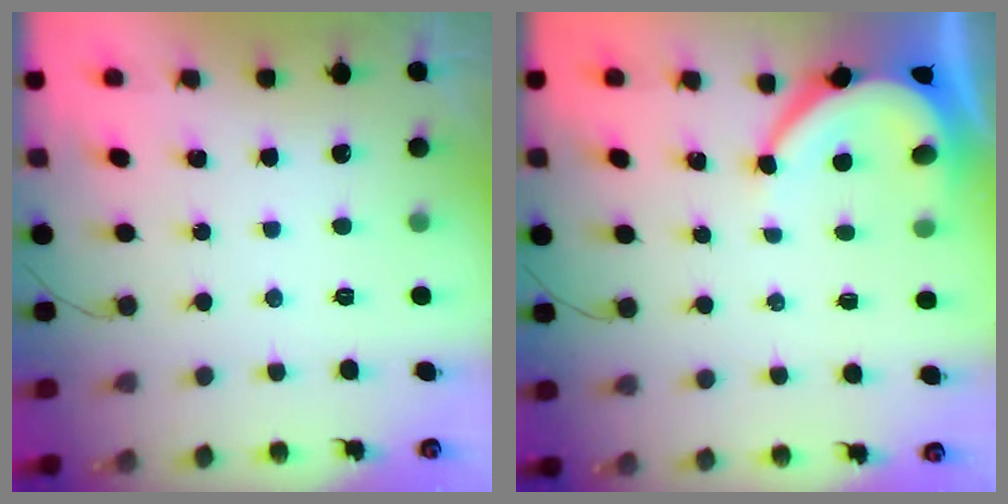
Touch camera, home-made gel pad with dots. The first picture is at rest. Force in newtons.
{"total": 6.3, "press": 6.3, "slide": 0.6}